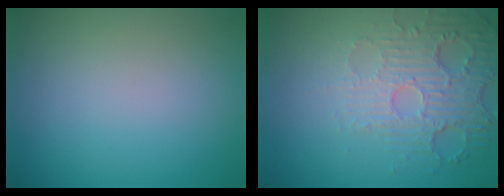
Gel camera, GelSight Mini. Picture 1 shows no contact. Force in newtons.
{"total": 5.7, "press": 3.5, "slide": 4.5}